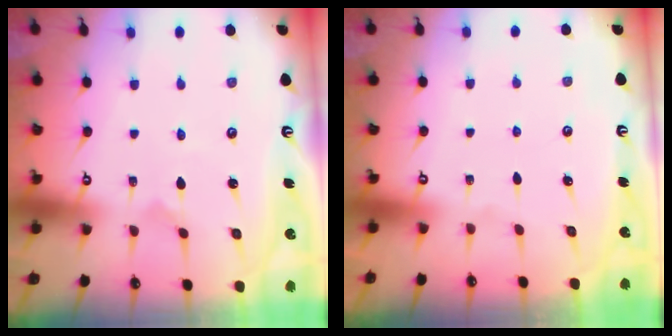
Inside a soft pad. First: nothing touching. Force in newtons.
{"total": 0.0}